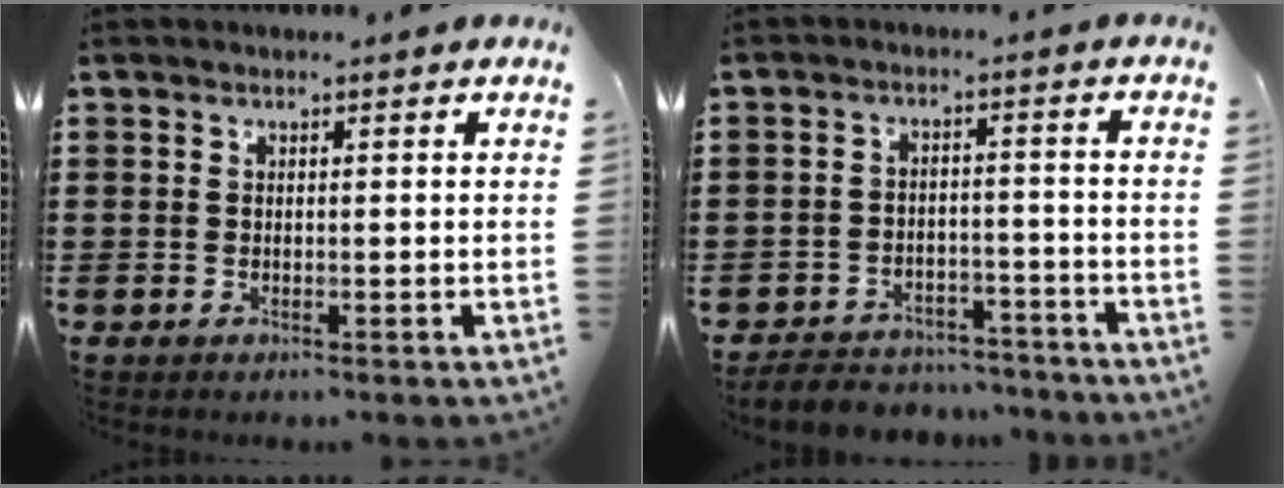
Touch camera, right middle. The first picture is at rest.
{"total": 4.2, "force": [-4.1, 0.9, 0.1], "torque": [-0.004, 0.008, -0.087]}